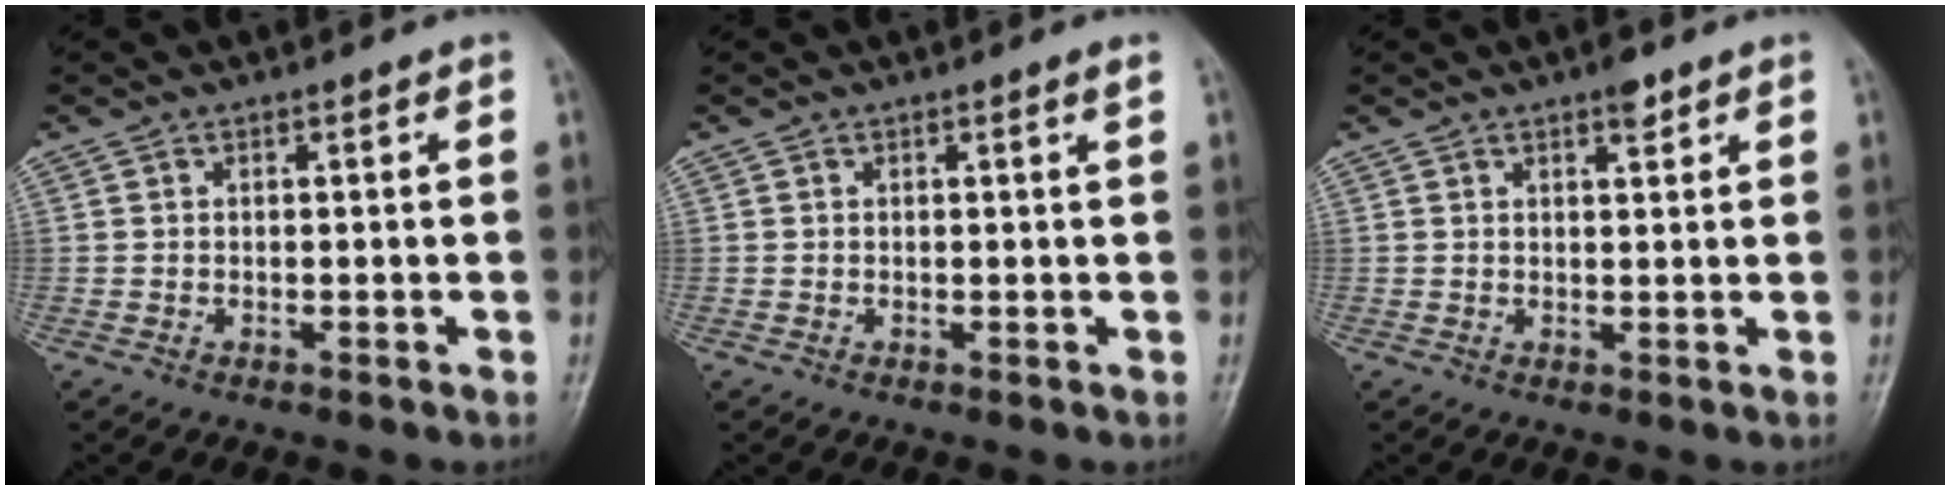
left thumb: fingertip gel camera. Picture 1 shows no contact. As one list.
[{"total": 0.7, "force": [0.4, -0.2, 0.6], "torque": [-0.014, -0.002, 0.006]}, {"total": 2.5, "force": [1.7, 0.8, 1.7], "torque": [-0.021, -0.009, 0.025]}]